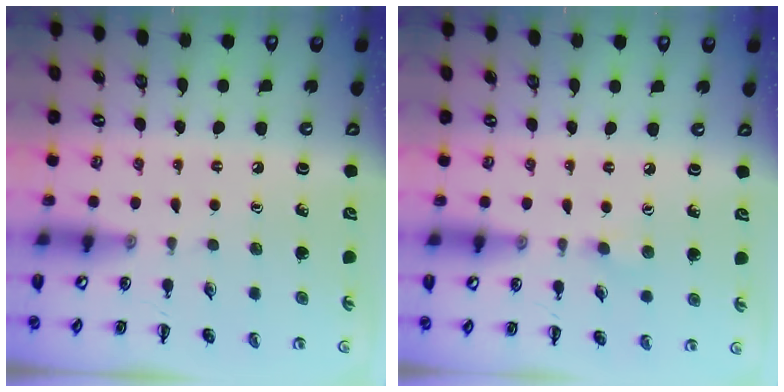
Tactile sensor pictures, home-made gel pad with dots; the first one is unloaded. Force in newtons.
{"total": 4.4, "press": 4.0, "slide": 1.7}